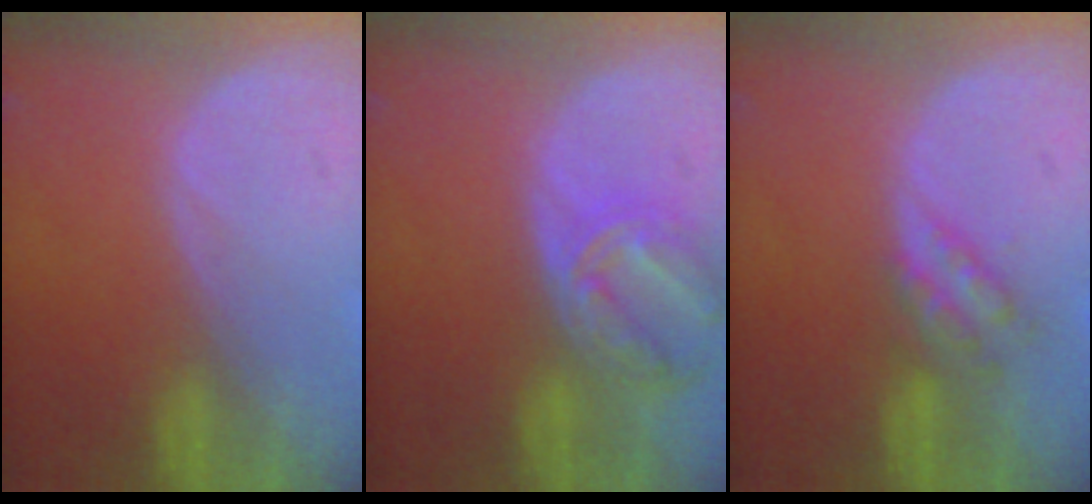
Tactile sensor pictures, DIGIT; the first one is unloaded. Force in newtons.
{"total": 8.2, "press": 7.2, "slide": 4.0}
{"total": 3.7, "press": 3.7, "slide": 0.3}